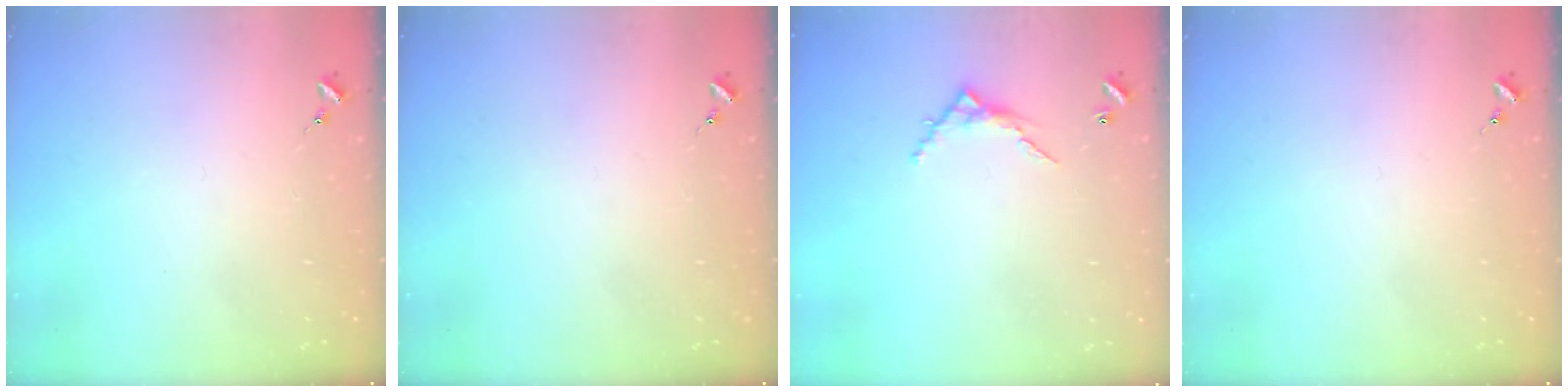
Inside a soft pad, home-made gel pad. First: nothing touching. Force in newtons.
{"total": 0.0}
{"total": 5.7, "press": 5.7, "slide": 0.5}
{"total": 0.0}